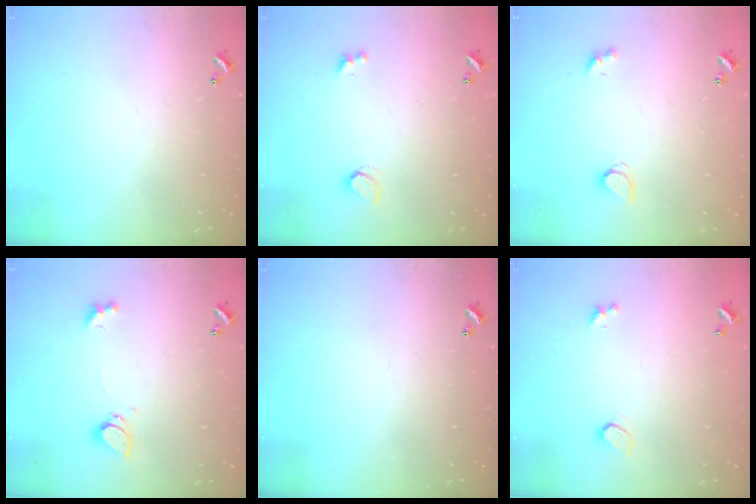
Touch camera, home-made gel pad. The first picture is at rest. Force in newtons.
{"total": 1.3, "press": 1.2, "slide": 0.4}
{"total": 2.1, "press": 2.0, "slide": 0.4}
{"total": 1.0, "press": 0.9, "slide": 0.4}
{"total": 0.0}
{"total": 0.9, "press": 0.8, "slide": 0.4}